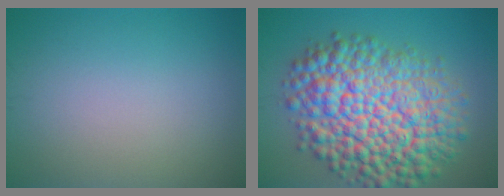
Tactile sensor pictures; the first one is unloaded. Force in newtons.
{"total": 13.8, "press": 13.7, "slide": 0.5}